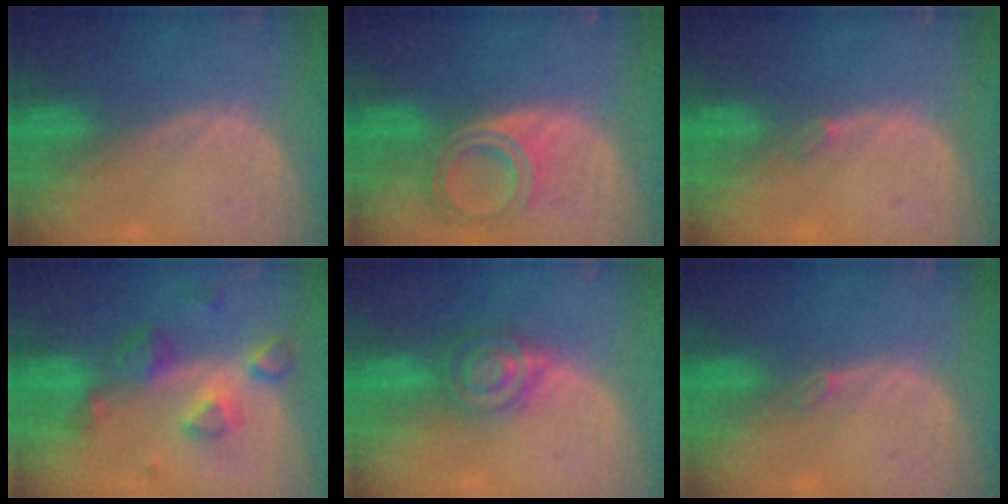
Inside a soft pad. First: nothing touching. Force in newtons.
{"total": 6.6, "press": 5.9, "slide": 3.0}
{"total": 0.8, "press": 0.8, "slide": 0.2}
{"total": 7.8, "press": 6.9, "slide": 3.5}
{"total": 6.2, "press": 5.8, "slide": 2.2}
{"total": 0.9, "press": 0.8, "slide": 0.2}